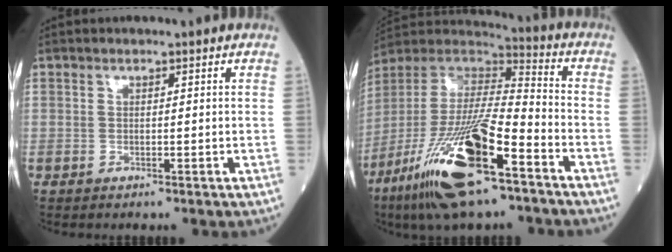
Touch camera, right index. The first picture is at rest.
{"total": 21.9, "force": [-11.8, 3.7, 18.1], "torque": [-0.373, -0.049, -0.221]}